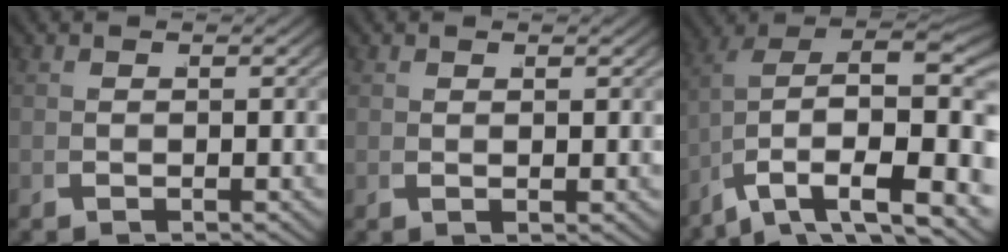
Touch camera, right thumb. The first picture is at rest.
{"total": 0.7, "force": [0.6, -0.1, 0.4], "torque": [-0.006, 0.002, 0.013]}
{"total": 10.7, "force": [-0.4, 7.0, 8.1], "torque": [-0.123, -0.053, 0.008]}